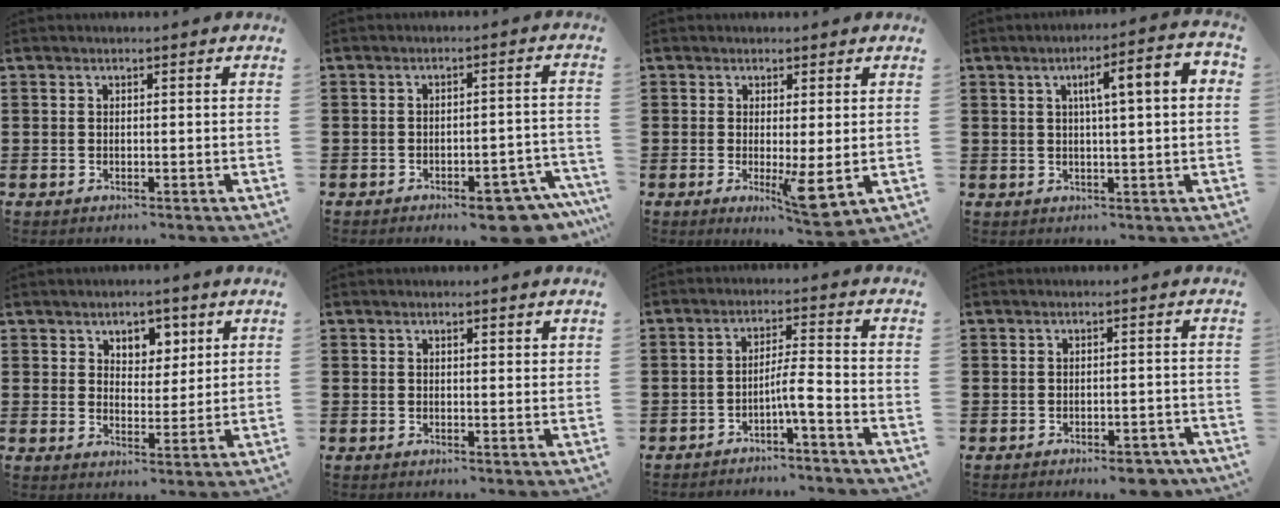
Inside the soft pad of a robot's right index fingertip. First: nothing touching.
{"total": 6.2, "force": [-4.9, 1.2, 3.6], "torque": [-0.051, 0.003, -0.083]}
{"total": 5.0, "force": [-0.3, 0.8, 4.9], "torque": [-0.080, -0.022, -0.003]}
{"total": 5.7, "force": [0.8, 0.7, 5.6], "torque": [-0.099, -0.003, 0.003]}
{"total": 4.2, "force": [2.7, 3.0, 1.2], "torque": [-0.032, 0.009, 0.046]}
{"total": 0.9, "force": [0.5, 0.3, 0.7], "torque": [-0.014, 0.003, 0.009]}
{"total": 4.6, "force": [-2.4, 0.0, 3.9], "torque": [-0.069, -0.002, -0.045]}
{"total": 2.9, "force": [-2.6, 0.4, 1.2], "torque": [-0.020, 0.002, -0.048]}